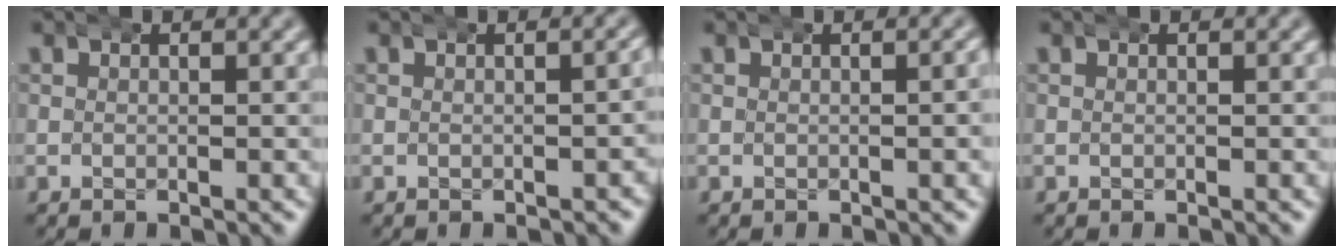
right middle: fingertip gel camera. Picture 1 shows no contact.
{"total": 1.3, "force": [-0.4, 0.7, 1.1], "torque": [-0.007, 0.009, -0.007]}
{"total": 1.0, "force": [0.4, 0.1, 0.9], "torque": [-0.009, 0.012, 0.001]}
{"total": 0.0}